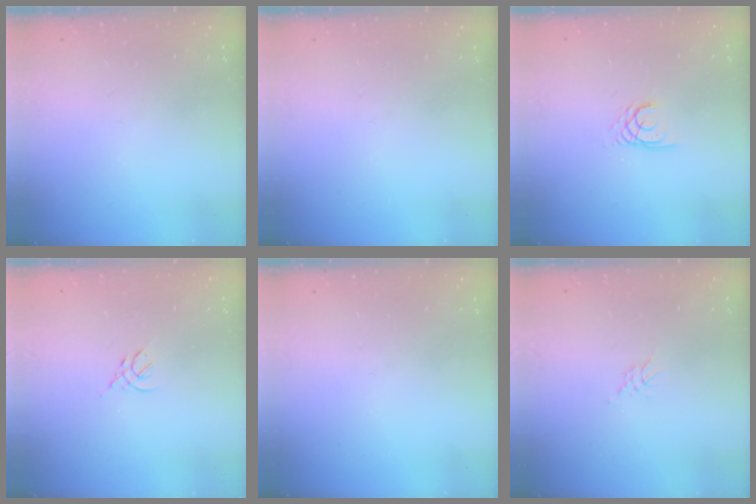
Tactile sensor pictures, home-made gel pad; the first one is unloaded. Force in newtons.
{"total": 0.0}
{"total": 2.2, "press": 2.2, "slide": 0.1}
{"total": 3.0, "press": 3.0, "slide": 0.7}
{"total": 0.0}
{"total": 2.1, "press": 2.1, "slide": 0.5}